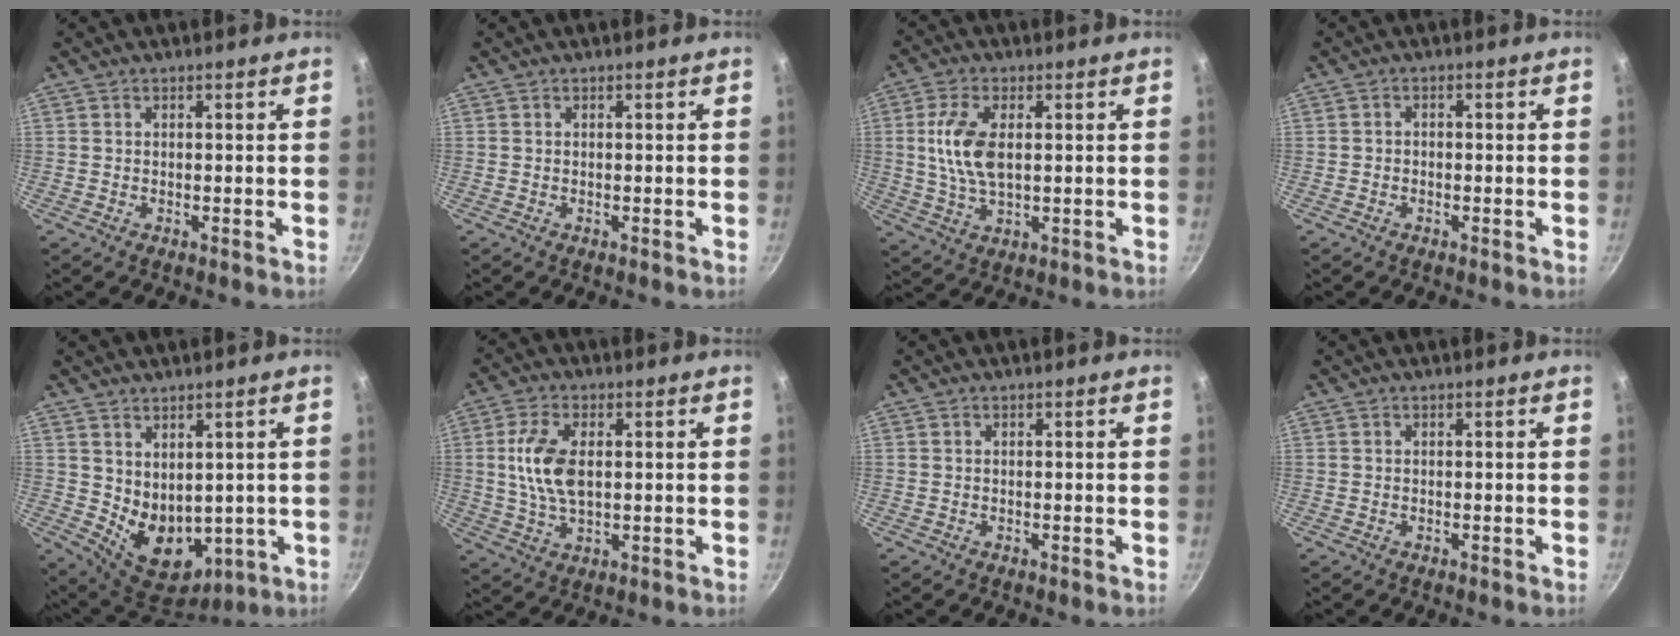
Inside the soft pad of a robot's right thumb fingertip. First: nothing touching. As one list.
[{"total": 0.0}, {"total": 9.4, "force": [1.3, 4.7, 8.1], "torque": [-0.160, 0.000, 0.026]}, {"total": 1.0, "force": [-0.5, 0.7, 0.5], "torque": [-0.011, 0.005, -0.012]}, {"total": 11.0, "force": [2.1, 7.9, 7.4], "torque": [-0.093, -0.038, 0.066]}, {"total": 9.6, "force": [1.1, 5.0, 8.1], "torque": [-0.159, 0.001, 0.022]}, {"total": 0.0}, {"total": 0.0}]